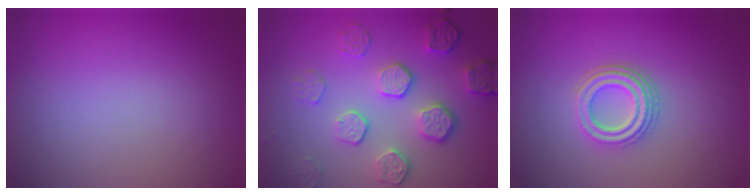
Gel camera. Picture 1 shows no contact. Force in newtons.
{"total": 5.4, "press": 4.0, "slide": 3.6}
{"total": 3.7, "press": 3.0, "slide": 2.2}